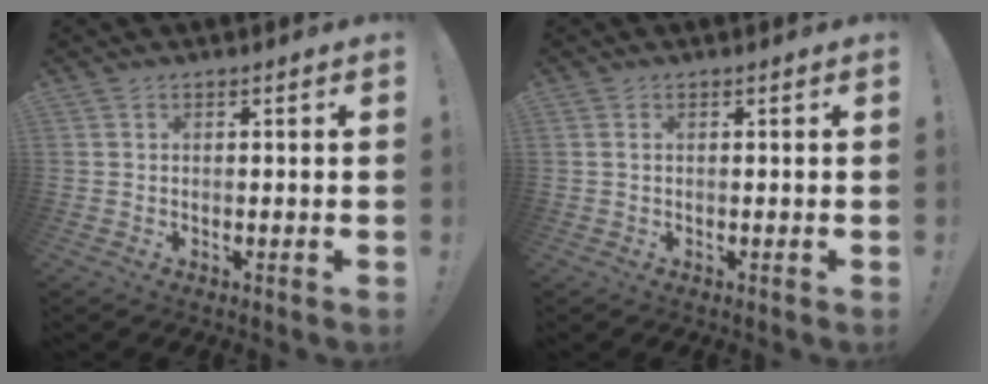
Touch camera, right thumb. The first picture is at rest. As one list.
[{"total": 0.5, "force": [0.1, 0.0, 0.5], "torque": [-0.013, 0.002, 0.003]}]